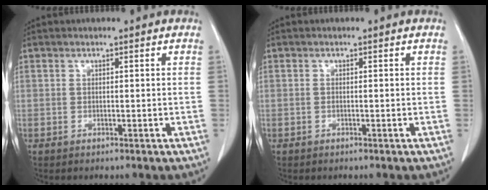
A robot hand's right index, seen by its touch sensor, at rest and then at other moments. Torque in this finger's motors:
{"motor_torque": [-0.01, 0.07, 0.03, 0.01]}